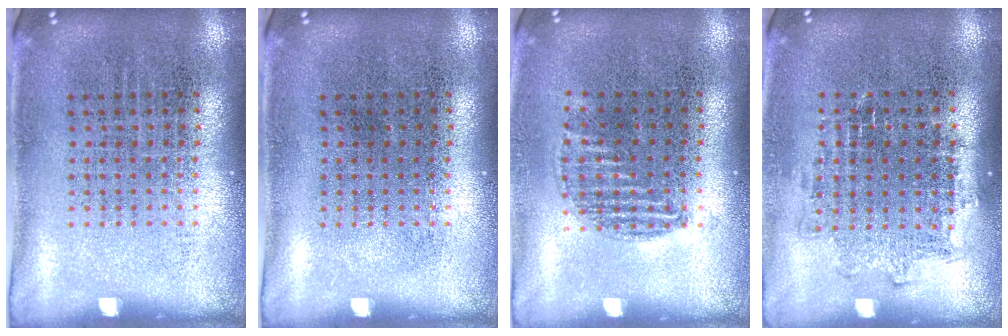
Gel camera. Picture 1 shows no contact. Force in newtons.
{"total": 0.0}
{"total": 0.9, "press": 0.8, "slide": 0.4}
{"total": 1.3, "press": 1.1, "slide": 0.7}